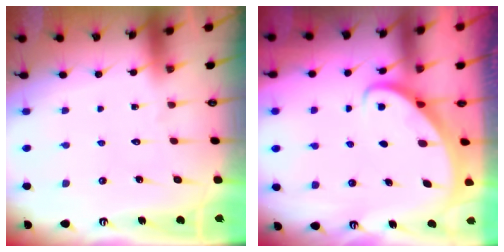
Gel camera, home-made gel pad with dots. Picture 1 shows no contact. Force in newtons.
{"total": 2.7, "press": 2.7, "slide": 0.2}